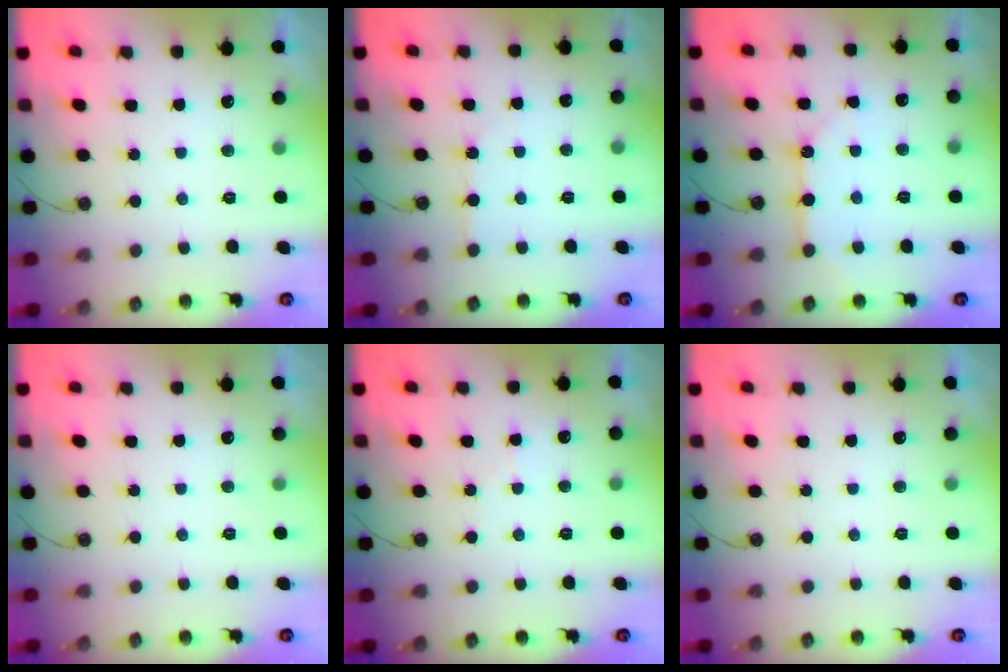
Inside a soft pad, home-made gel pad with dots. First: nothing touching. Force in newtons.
{"total": 2.7, "press": 2.7, "slide": 0.4}
{"total": 8.5, "press": 8.5, "slide": 0.8}
{"total": 0.0}
{"total": 5.6, "press": 5.5, "slide": 0.9}
{"total": 0.0}